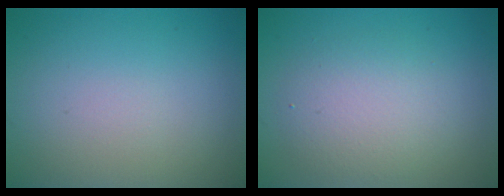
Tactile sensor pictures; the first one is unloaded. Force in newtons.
{"total": 3.7, "press": 3.7, "slide": 0.2}